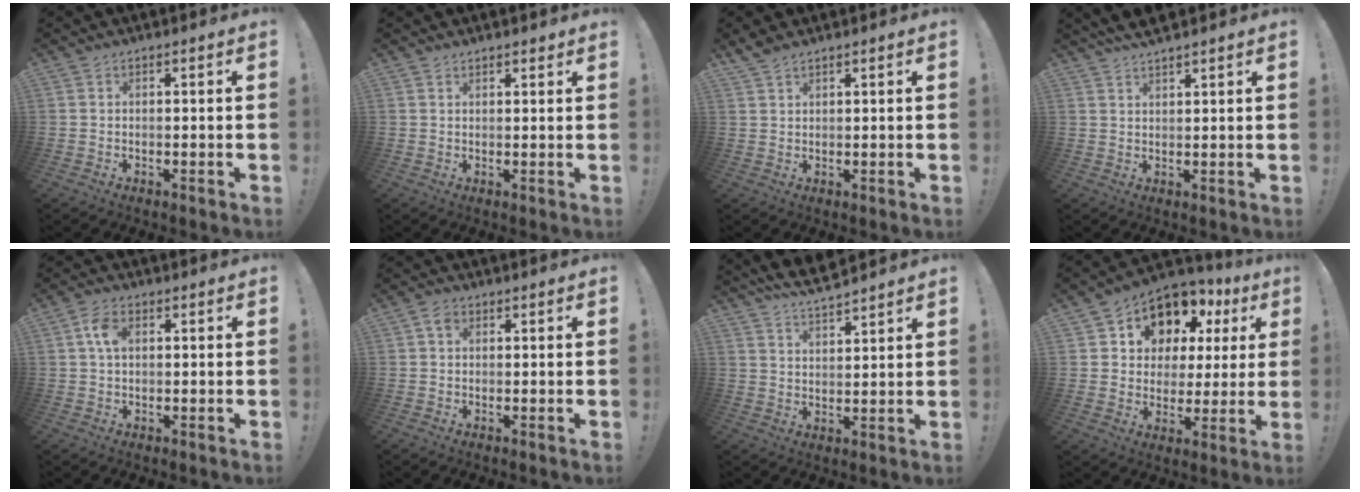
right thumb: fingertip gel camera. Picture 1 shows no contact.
{"total": 1.5, "force": [1.4, 0.4, 0.3], "torque": [0.008, -0.012, 0.024]}
{"total": 2.9, "force": [2.4, 0.9, 1.2], "torque": [-0.019, -0.014, 0.046]}
{"total": 4.2, "force": [3.8, 0.5, 1.8], "torque": [-0.030, -0.021, 0.070]}
{"total": 5.2, "force": [1.1, 3.3, 3.9], "torque": [-0.061, 0.005, 0.018]}
{"total": 2.5, "force": [0.8, 1.8, 1.5], "torque": [-0.024, 0.004, 0.013]}
{"total": 7.6, "force": [6.9, 1.5, 2.8], "torque": [-0.056, -0.044, 0.128]}
{"total": 10.6, "force": [6.6, 7.7, 3.2], "torque": [-0.049, -0.061, 0.131]}